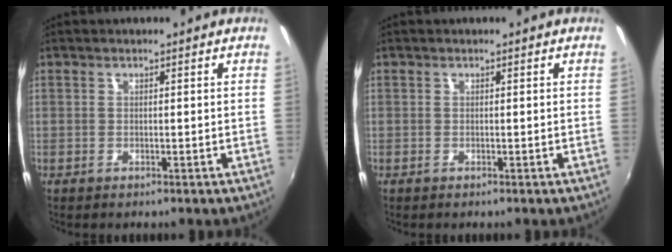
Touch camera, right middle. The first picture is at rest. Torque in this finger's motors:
{"motor_torque": [0.11, 0.53, -0.02, 0.00]}